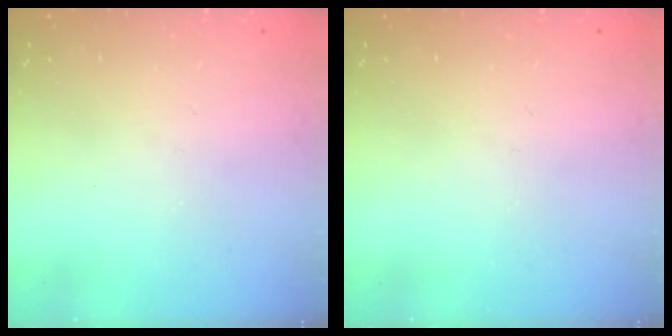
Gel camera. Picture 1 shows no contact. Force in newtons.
{"total": 0.0}